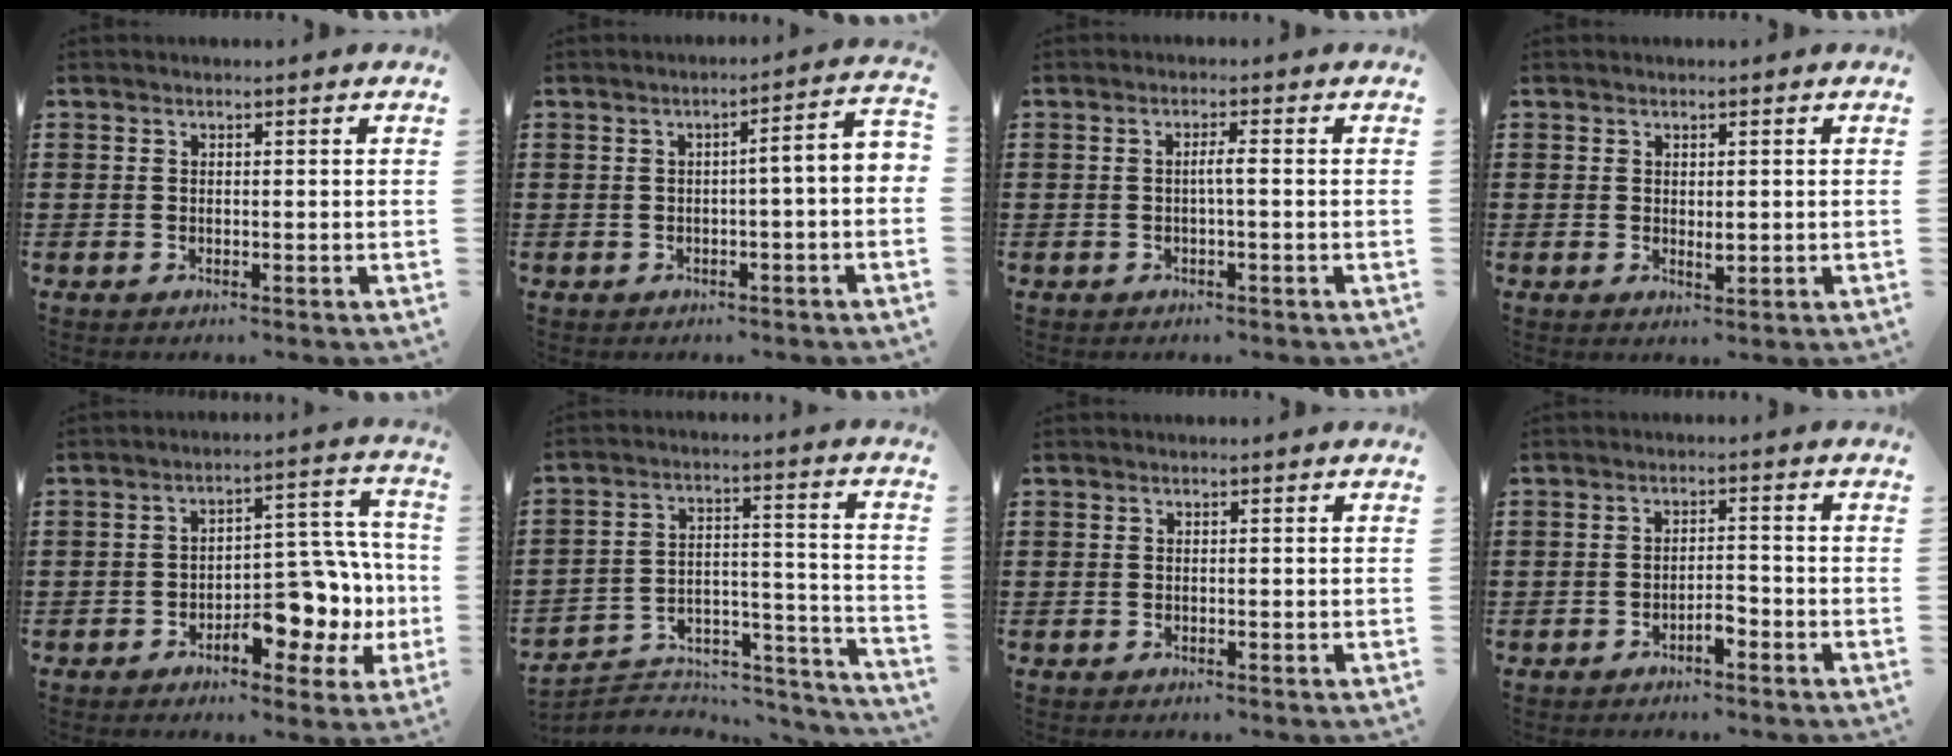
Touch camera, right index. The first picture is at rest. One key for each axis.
{"total": 3.4, "fx": -1.3, "fy": 0.2, "fz": 3.1, "tx": -0.058, "ty": -0.002, "tz": -0.027}
{"total": 1.9, "fx": -0.3, "fy": -0.1, "fz": 1.8, "tx": -0.033, "ty": -0.002, "tz": -0.008}
{"total": 1.2, "fx": 0.2, "fy": 0.5, "fz": 1.0, "tx": -0.020, "ty": 0.002, "tz": 0.004}
{"total": 8.9, "fx": -3.3, "fy": 5.0, "fz": 6.5, "tx": -0.075, "ty": 0.000, "tz": -0.056}
{"total": 4.5, "fx": -4.1, "fy": 1.7, "fz": 0.8, "tx": -0.015, "ty": 0.003, "tz": -0.084}
{"total": 0.0}
{"total": 2.4, "fx": -1.9, "fy": 0.5, "fz": 1.5, "tx": -0.029, "ty": 0.003, "tz": -0.037}